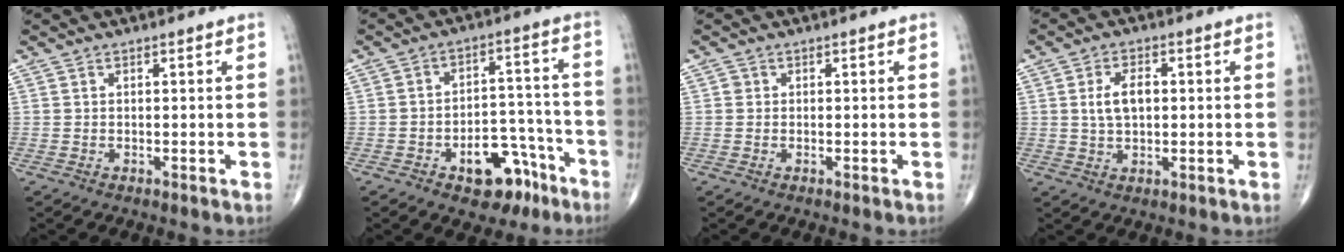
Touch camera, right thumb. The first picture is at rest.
{"total": 11.3, "force": [-6.3, 6.5, 6.8], "torque": [-0.054, 0.059, -0.084]}
{"total": 0.8, "force": [0.1, 0.7, 0.1], "torque": [0.002, 0.002, 0.001]}
{"total": 5.4, "force": [0.6, 3.1, 4.4], "torque": [-0.077, 0.005, 0.010]}